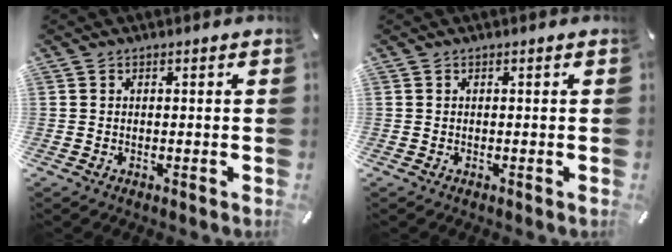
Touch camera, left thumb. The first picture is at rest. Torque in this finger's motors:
{"motor_torque": [0.00, 0.00, 0.00, 0.00, 0.00]}